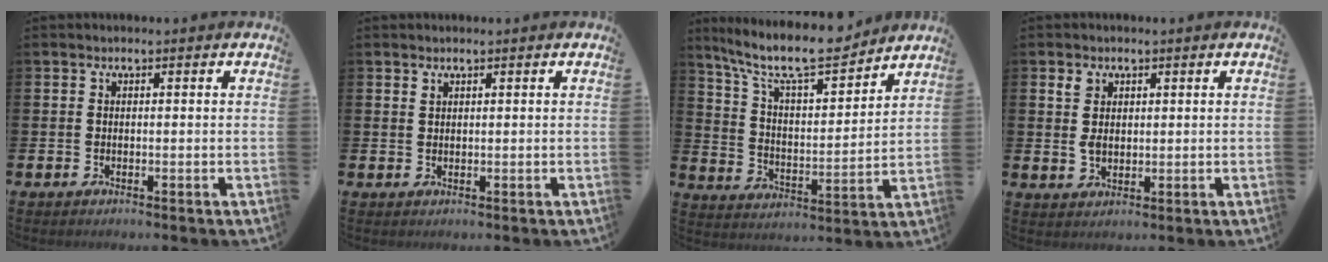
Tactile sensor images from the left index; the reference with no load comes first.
{"total": 1.0, "force": [0.9, 0.4, 0.2], "torque": [0.007, -0.003, 0.013]}
{"total": 11.0, "force": [9.7, 2.3, 4.5], "torque": [-0.107, -0.064, 0.166]}
{"total": 3.0, "force": [1.4, 2.1, 1.5], "torque": [-0.015, 0.000, 0.021]}